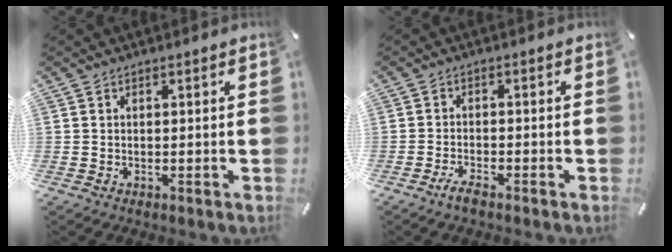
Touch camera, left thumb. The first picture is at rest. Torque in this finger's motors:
{"motor_torque": [-0.09, 0.10, 0.00, 0.00, 0.00]}